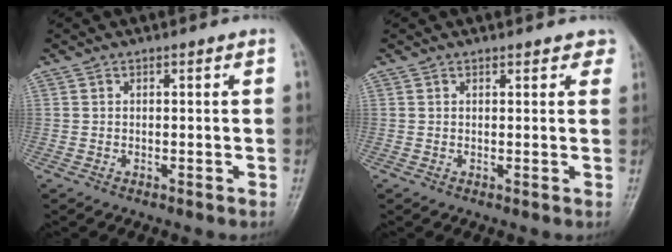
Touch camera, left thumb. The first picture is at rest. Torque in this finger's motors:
{"motor_torque": [-0.25, -0.19, -0.01, -0.01, 0.00]}